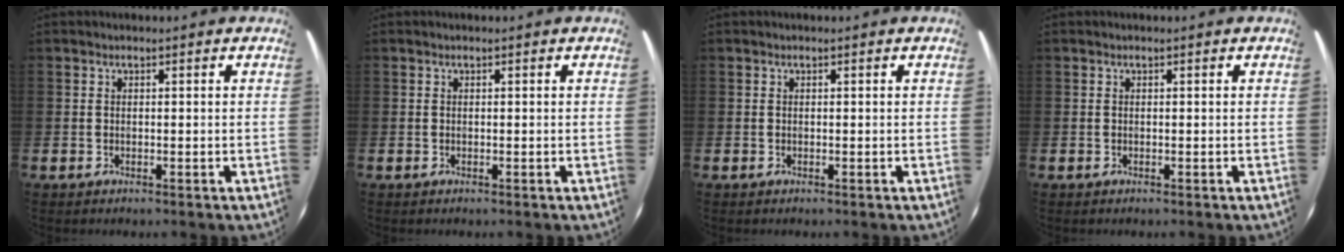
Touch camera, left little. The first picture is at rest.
{"total": 0.0}
{"total": 0.0}
{"total": 0.0}